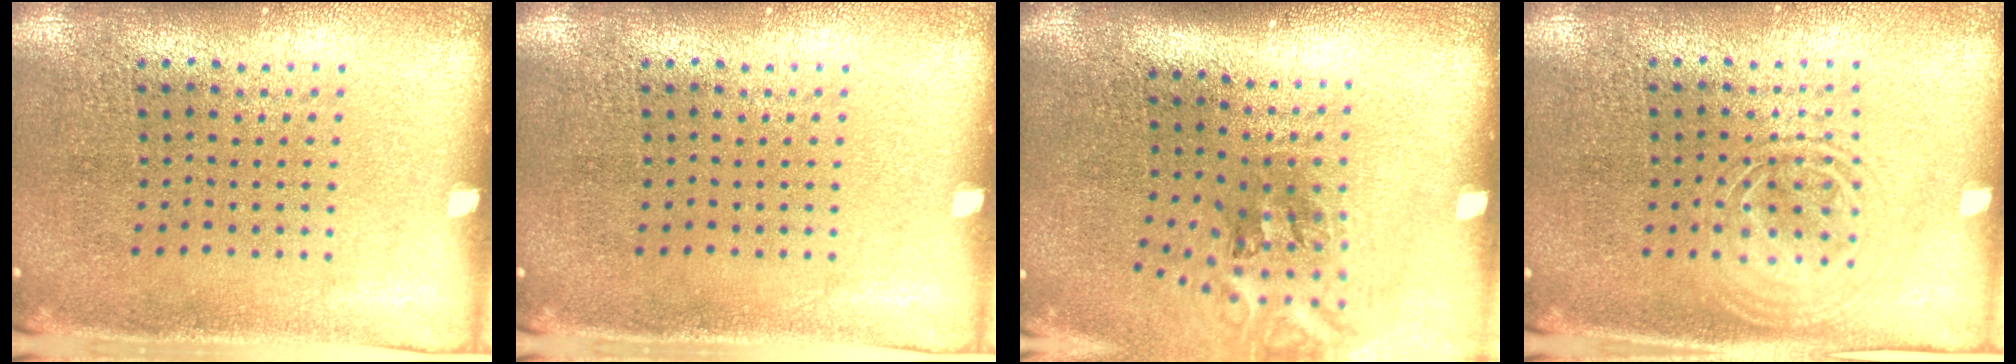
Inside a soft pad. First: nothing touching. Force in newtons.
{"total": 0.0}
{"total": 2.1, "press": 1.4, "slide": 1.7}
{"total": 1.3, "press": 1.3, "slide": 0.2}